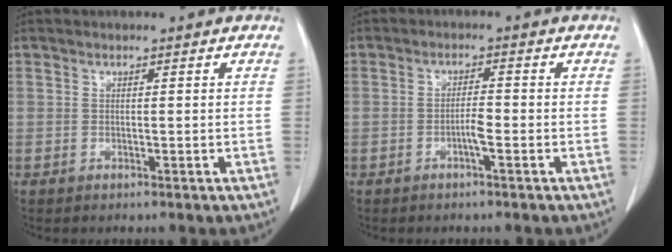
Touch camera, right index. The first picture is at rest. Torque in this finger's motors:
{"motor_torque": [-0.10, 0.00, -0.05, 0.00]}